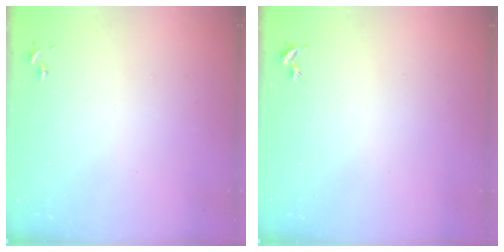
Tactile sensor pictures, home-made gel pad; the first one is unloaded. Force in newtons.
{"total": 0.0}